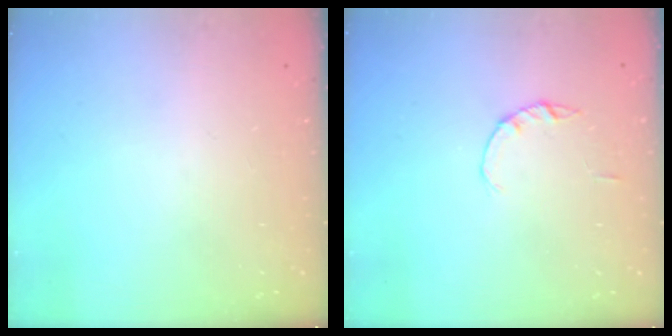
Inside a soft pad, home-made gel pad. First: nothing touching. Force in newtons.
{"total": 1.0, "press": 1.0, "slide": 0.2}